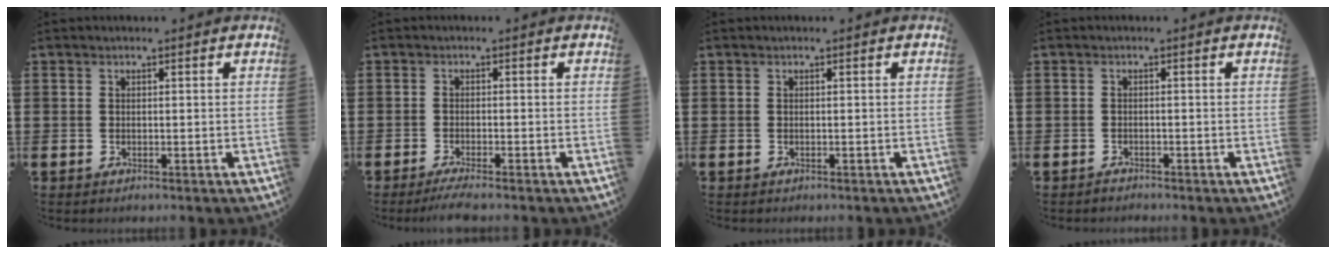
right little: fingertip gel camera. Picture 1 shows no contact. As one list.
[{"total": 2.0, "force": [-1.4, 0.1, 1.4], "torque": [-0.023, 0.002, -0.027]}, {"total": 0.0}, {"total": 1.0, "force": [-0.9, 0.0, -0.2], "torque": [-0.001, 0.003, -0.020]}]